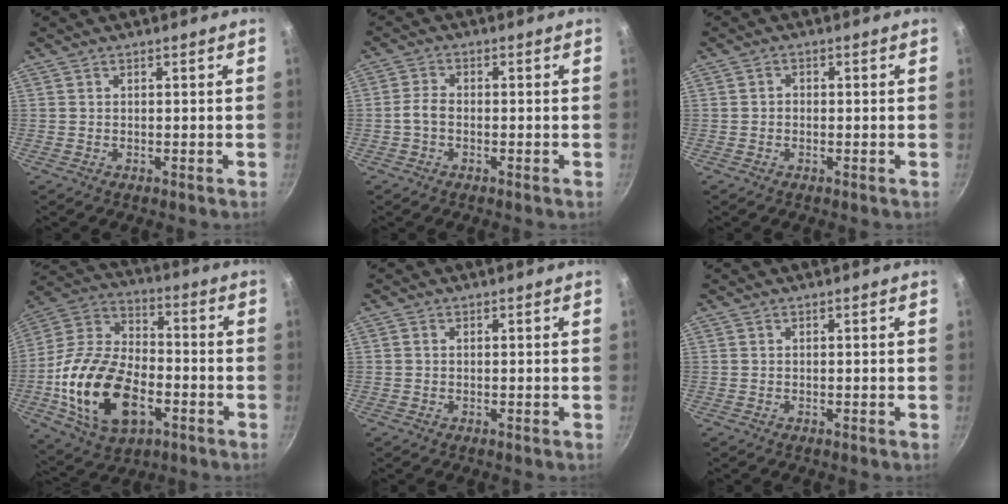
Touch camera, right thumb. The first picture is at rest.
{"total": 2.7, "force": [-0.9, 1.7, 2.0], "torque": [-0.042, 0.016, -0.024]}
{"total": 1.3, "force": [-0.2, 1.1, 0.7], "torque": [-0.010, 0.006, -0.005]}
{"total": 22.9, "force": [-6.5, 13.8, 17.0], "torque": [-0.311, 0.033, -0.121]}
{"total": 0.6, "force": [0.1, 0.5, 0.3], "torque": [-0.005, 0.004, 0.000]}
{"total": 0.0}